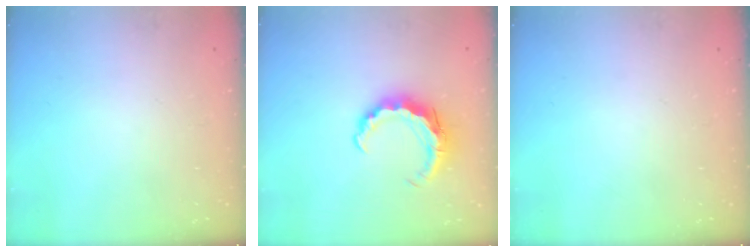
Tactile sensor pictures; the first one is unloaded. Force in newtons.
{"total": 8.0, "press": 8.0, "slide": 0.2}
{"total": 0.0}